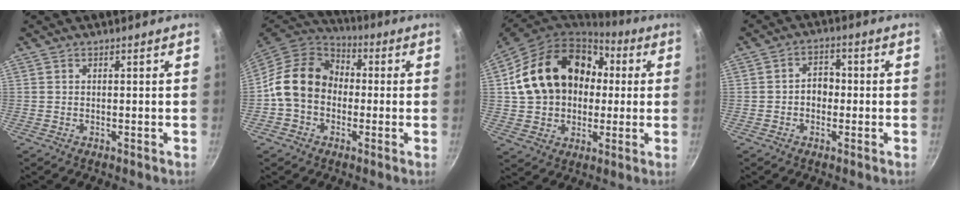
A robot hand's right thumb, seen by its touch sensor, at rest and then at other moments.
{"total": 14.2, "force": [-0.5, 11.5, 8.3], "torque": [-0.111, 0.034, -0.028]}
{"total": 22.2, "force": [3.5, 17.1, 13.7], "torque": [-0.223, 0.042, 0.066]}
{"total": 4.4, "force": [-0.6, 3.5, 2.6], "torque": [-0.009, 0.015, -0.014]}